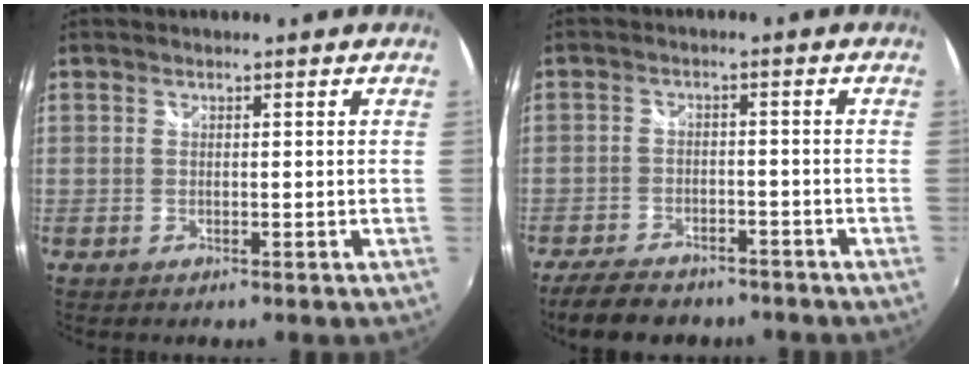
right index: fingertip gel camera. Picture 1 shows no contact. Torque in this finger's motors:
{"motor_torque": [0.46, -0.47, 0.27, 0.05]}